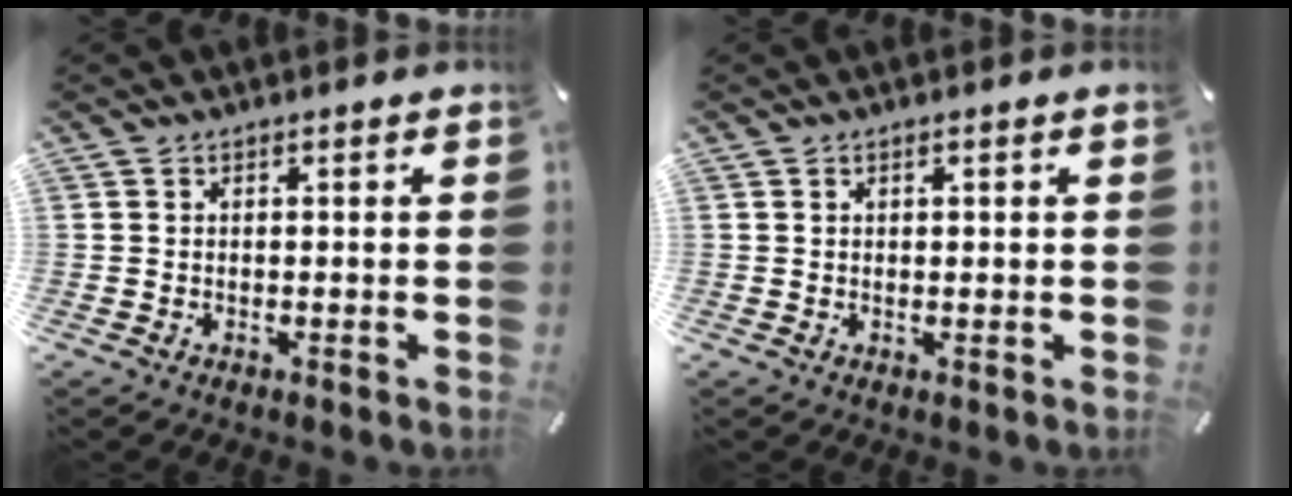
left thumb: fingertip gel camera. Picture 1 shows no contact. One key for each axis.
{"total": 0.9, "fx": 0.3, "fy": 0.1, "fz": 0.8, "tx": -0.015, "ty": -0.001, "tz": 0.005}